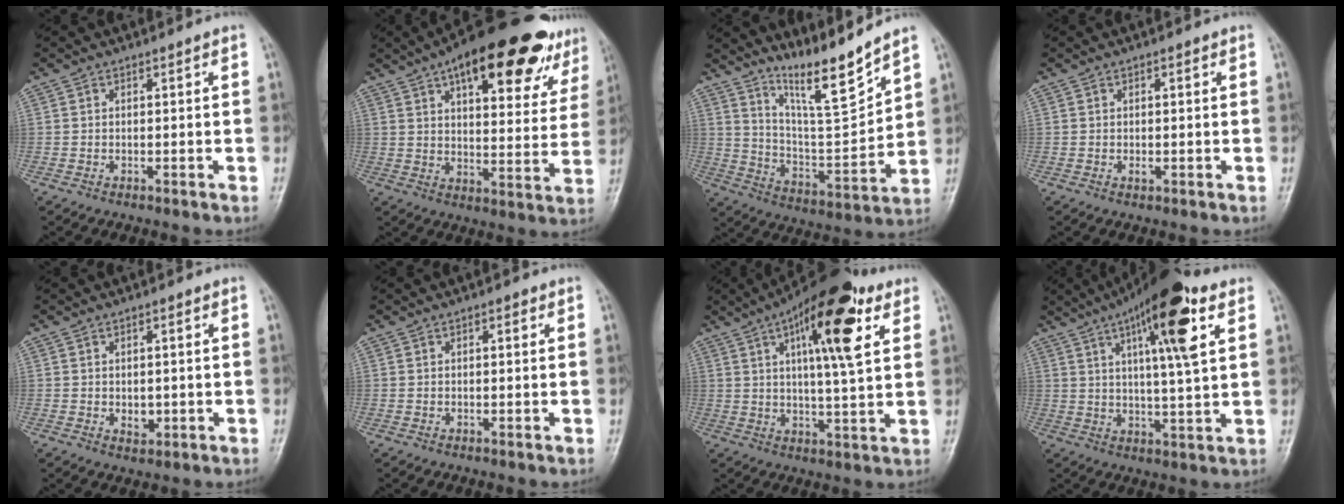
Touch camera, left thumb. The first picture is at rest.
{"total": 25.5, "force": [15.2, 10.0, 17.8], "torque": [-0.215, -0.015, 0.207]}
{"total": 12.5, "force": [10.4, 0.5, 7.0], "torque": [-0.107, -0.081, 0.192]}
{"total": 1.6, "force": [0.1, 0.9, 1.2], "torque": [-0.013, 0.002, 0.001]}
{"total": 3.2, "force": [-0.1, 2.2, 2.3], "torque": [-0.020, -0.003, 0.002]}
{"total": 1.1, "force": [0.4, 0.6, 0.8], "torque": [-0.007, 0.004, 0.002]}
{"total": 17.2, "force": [7.3, 5.0, 14.7], "torque": [-0.202, -0.010, 0.107]}
{"total": 15.8, "force": [7.0, 3.3, 13.8], "torque": [-0.209, -0.010, 0.105]}